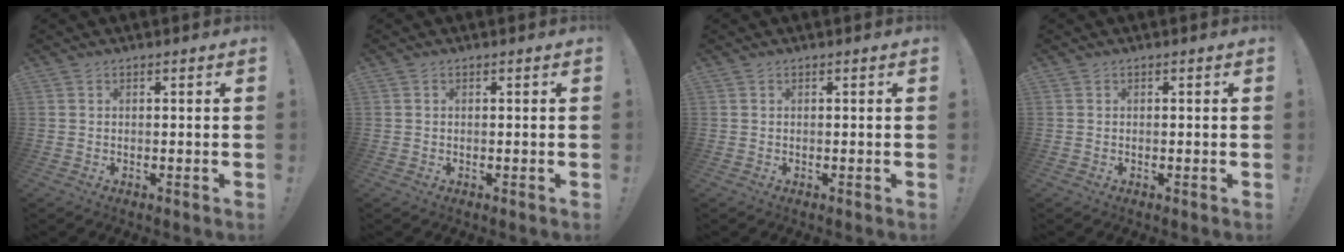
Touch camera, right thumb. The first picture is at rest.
{"total": 0.0}
{"total": 0.0}
{"total": 0.0}